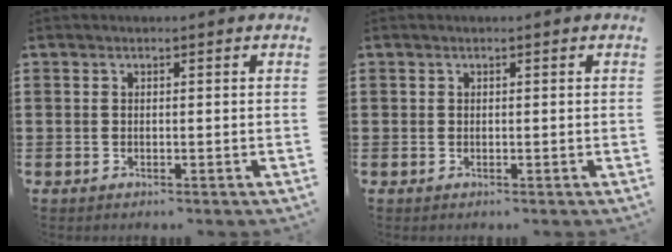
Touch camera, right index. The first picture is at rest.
{"total": 0.0}